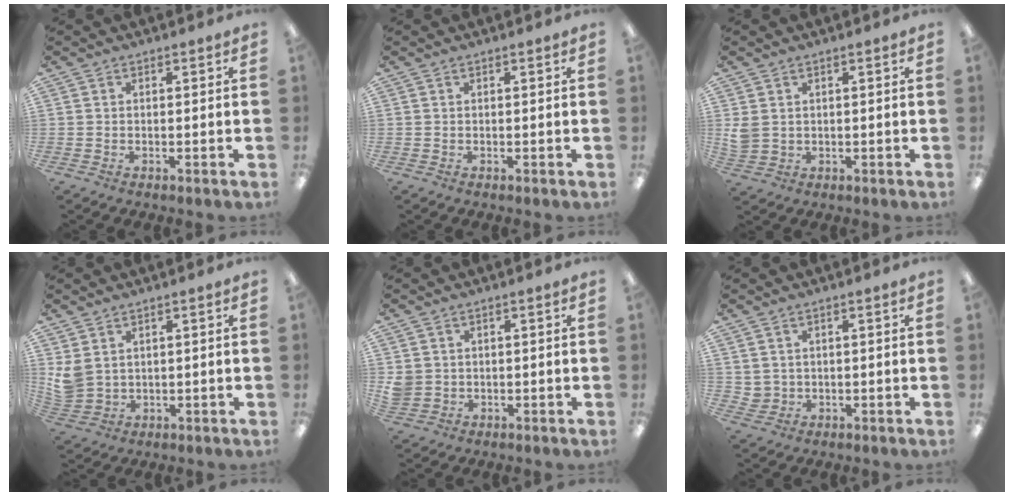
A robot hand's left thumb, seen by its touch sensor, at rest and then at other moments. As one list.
[{"total": 0.0}, {"total": 3.0, "force": [1.2, 2.5, 1.3], "torque": [-0.020, -0.001, 0.023]}, {"total": 4.4, "force": [2.6, 3.0, 1.9], "torque": [-0.044, -0.006, 0.053]}, {"total": 3.0, "force": [0.8, 2.8, 0.5], "torque": [-0.014, 0.004, 0.018]}, {"total": 2.4, "force": [1.4, 1.9, 0.3], "torque": [-0.011, 0.001, 0.027]}]